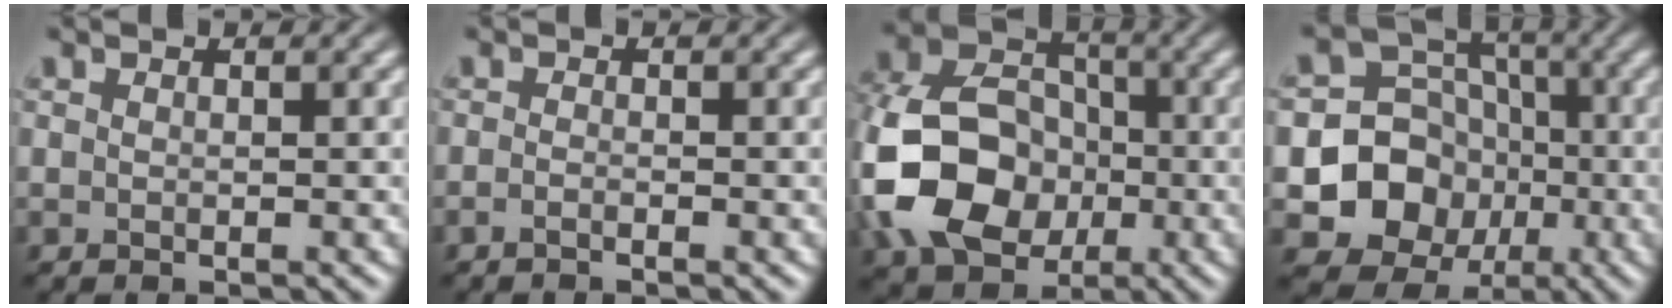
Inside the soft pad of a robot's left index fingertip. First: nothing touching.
{"total": 0.8, "force": [-0.7, 0.1, 0.4], "torque": [-0.006, -0.007, -0.012]}
{"total": 11.0, "force": [-2.8, 8.2, 6.7], "torque": [-0.138, 0.001, -0.055]}
{"total": 7.4, "force": [-2.1, 6.6, 2.6], "torque": [-0.035, -0.007, -0.043]}